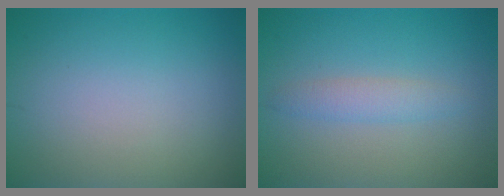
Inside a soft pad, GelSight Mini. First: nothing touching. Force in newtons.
{"total": 1.9, "press": 1.9, "slide": 0.1}